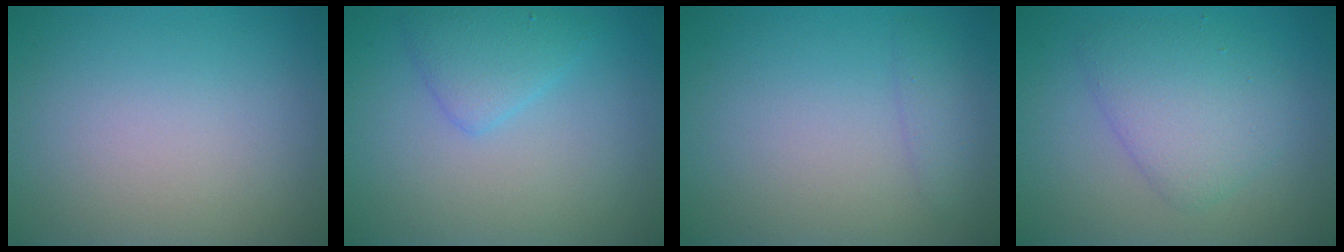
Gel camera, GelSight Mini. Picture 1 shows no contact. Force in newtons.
{"total": 2.5, "press": 2.5, "slide": 0.1}
{"total": 1.3, "press": 1.3, "slide": 0.0}
{"total": 4.1, "press": 4.1, "slide": 0.1}